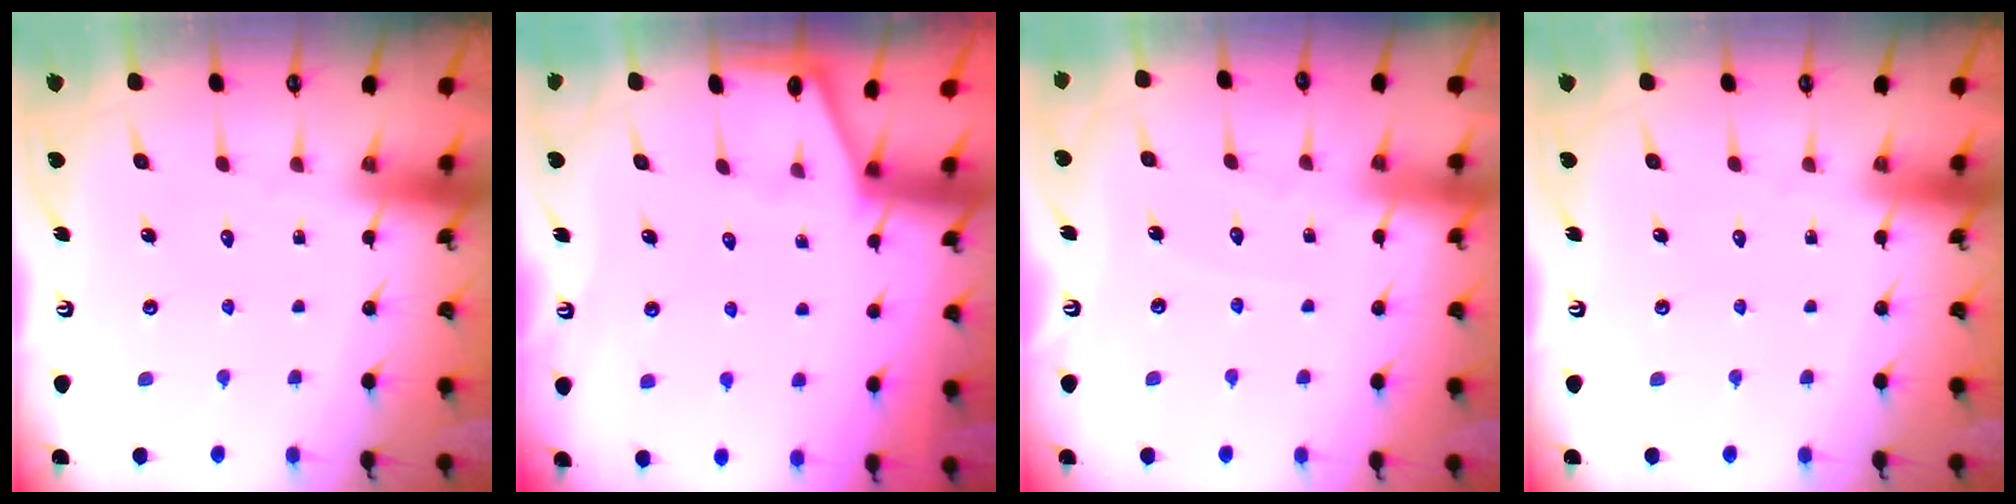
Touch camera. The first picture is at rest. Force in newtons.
{"total": 0.0}
{"total": 2.6, "press": 2.6, "slide": 0.4}
{"total": 0.0}